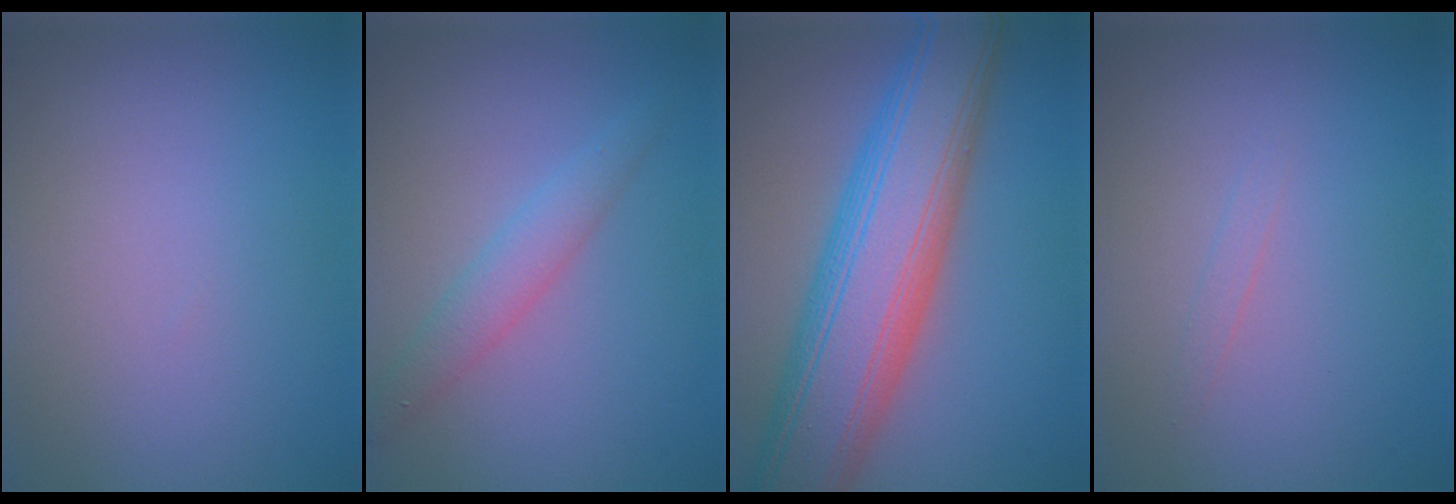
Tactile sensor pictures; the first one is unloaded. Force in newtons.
{"total": 2.4, "press": 2.4, "slide": 0.1}
{"total": 12.0, "press": 12.0, "slide": 0.6}
{"total": 0.6, "press": 0.6, "slide": 0.0}